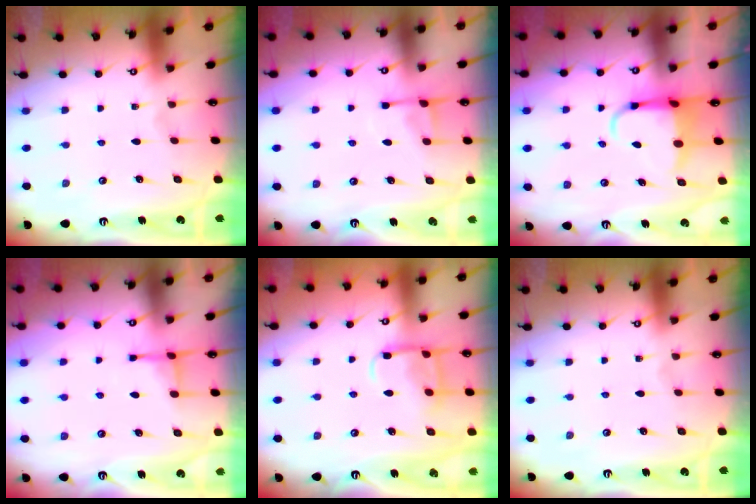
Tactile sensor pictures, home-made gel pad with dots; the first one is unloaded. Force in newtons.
{"total": 5.3, "press": 5.2, "slide": 0.9}
{"total": 5.9, "press": 5.7, "slide": 1.4}
{"total": 3.8, "press": 3.7, "slide": 0.9}
{"total": 11.0, "press": 10.9, "slide": 1.2}
{"total": 0.0}